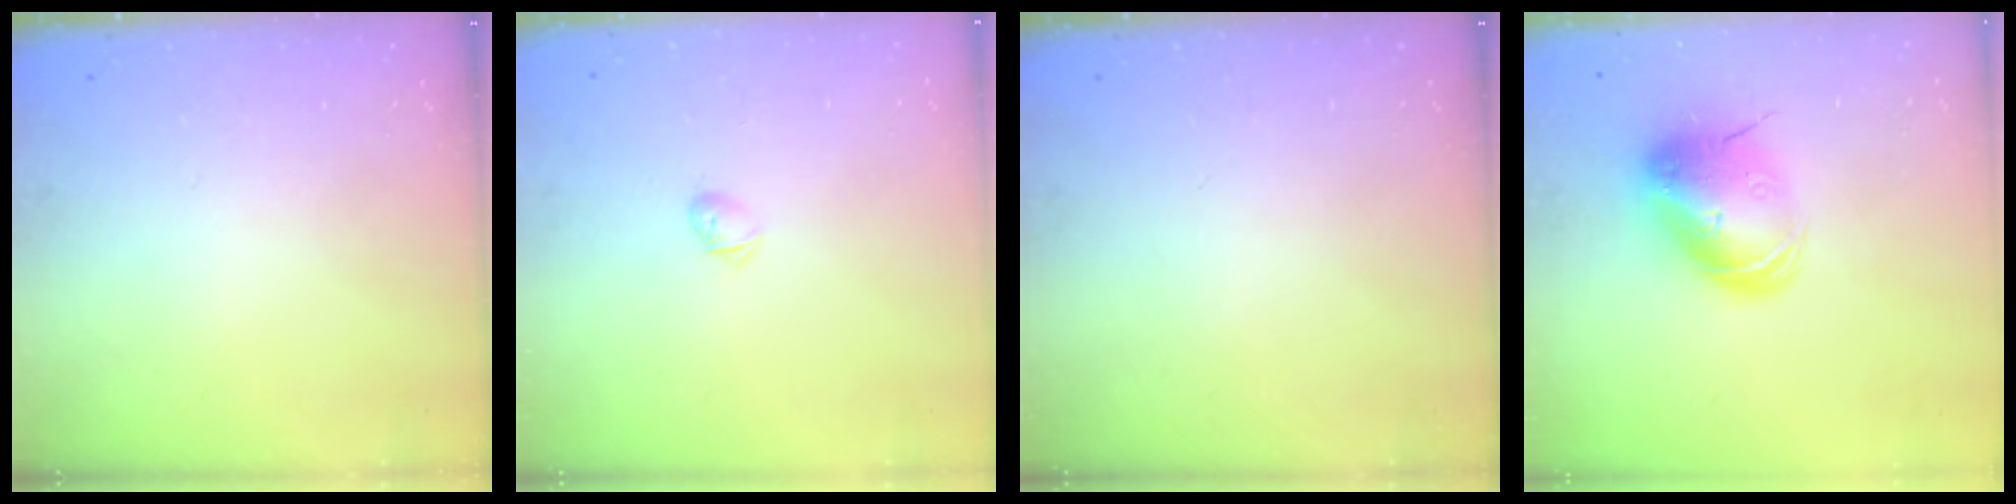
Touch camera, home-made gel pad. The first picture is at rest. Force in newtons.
{"total": 2.8, "press": 2.7, "slide": 0.6}
{"total": 0.0}
{"total": 12.4, "press": 12.2, "slide": 2.2}